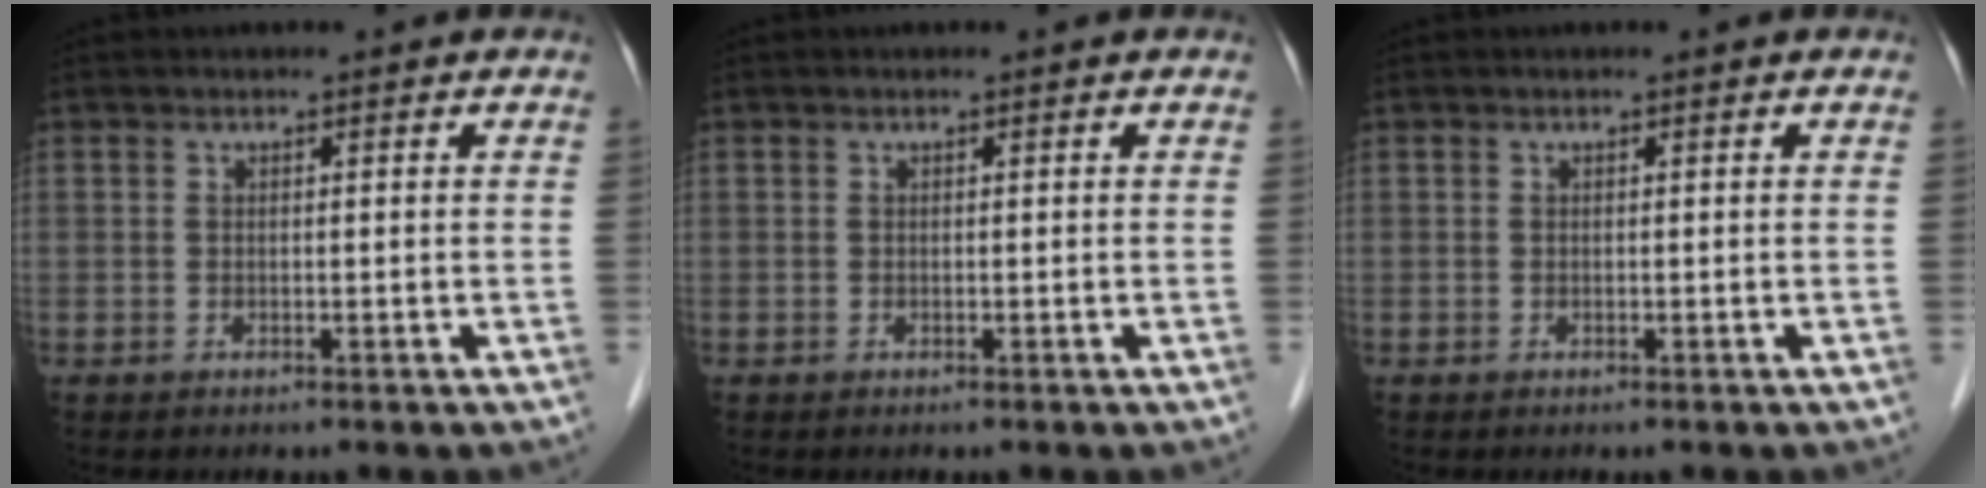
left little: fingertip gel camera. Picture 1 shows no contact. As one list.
[{"total": 0.0}, {"total": 0.0}]